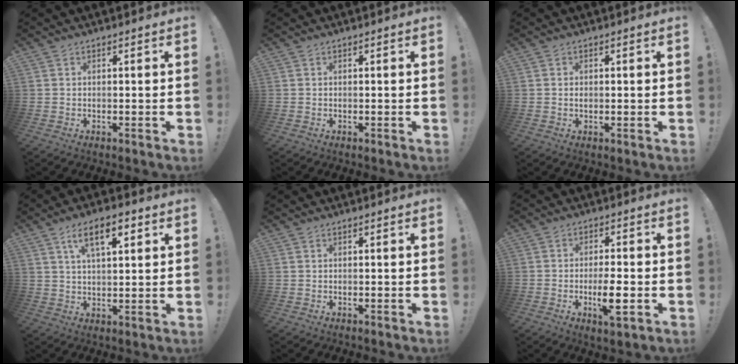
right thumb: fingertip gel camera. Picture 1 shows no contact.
{"total": 0.0}
{"total": 0.7, "force": [-0.2, 0.5, 0.3], "torque": [-0.007, 0.003, -0.005]}
{"total": 9.6, "force": [4.6, 3.6, 7.6], "torque": [-0.116, -0.007, 0.077]}
{"total": 0.0}
{"total": 6.9, "force": [-2.8, 3.4, 5.2], "torque": [-0.087, 0.014, -0.046]}